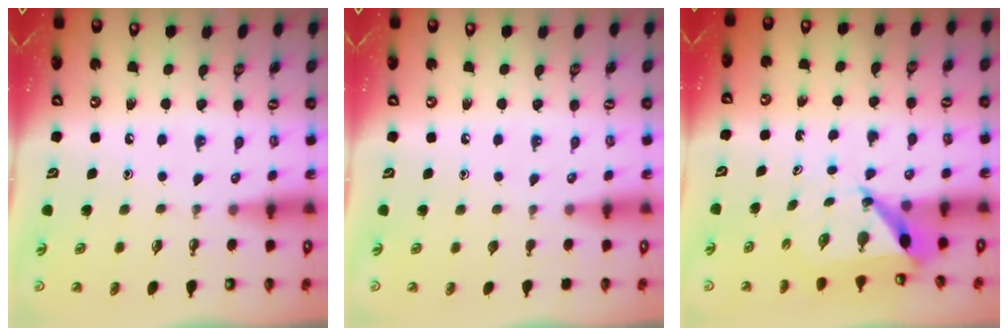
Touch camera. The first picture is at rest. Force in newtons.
{"total": 0.0}
{"total": 6.5, "press": 6.5, "slide": 0.5}